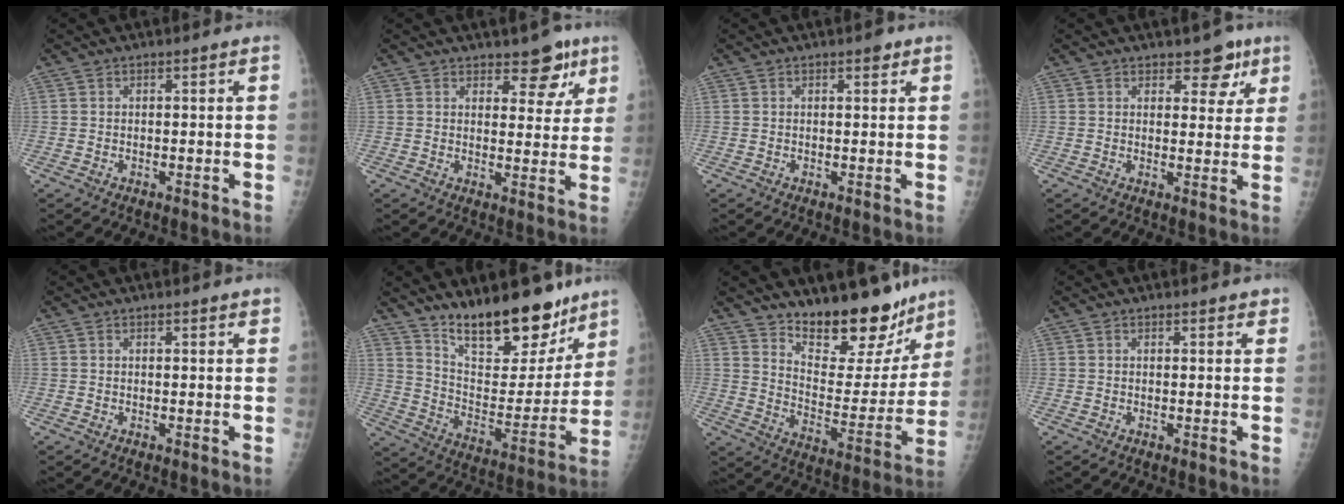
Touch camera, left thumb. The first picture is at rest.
{"total": 7.1, "force": [4.6, 3.7, 3.8], "torque": [-0.010, -0.024, 0.060]}
{"total": 1.7, "force": [1.1, 0.7, 1.1], "torque": [-0.007, -0.003, 0.012]}
{"total": 5.9, "force": [3.7, 3.4, 3.1], "torque": [-0.002, -0.017, 0.047]}
{"total": 1.6, "force": [1.3, 0.4, 0.8], "torque": [-0.007, -0.003, 0.017]}
{"total": 20.5, "force": [15.4, 8.1, 10.9], "torque": [-0.115, -0.102, 0.251]}
{"total": 18.9, "force": [15.3, 7.2, 8.6], "torque": [-0.066, -0.120, 0.231]}
{"total": 1.9, "force": [1.5, 0.7, 0.9], "torque": [0.000, -0.004, 0.017]}